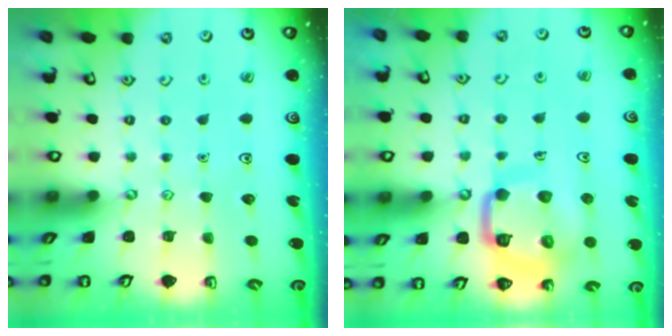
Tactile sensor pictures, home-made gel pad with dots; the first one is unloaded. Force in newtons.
{"total": 14.4, "press": 14.3, "slide": 1.5}